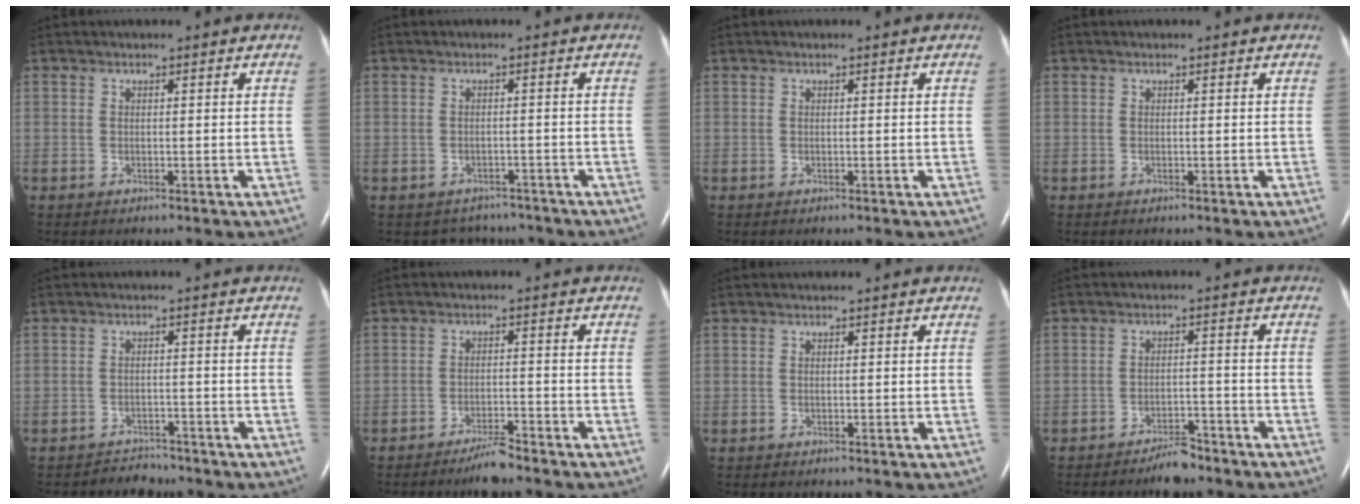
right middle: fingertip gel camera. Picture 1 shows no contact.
{"total": 4.0, "force": [-3.5, 2.0, -0.5], "torque": [0.005, 0.013, -0.045]}
{"total": 0.0}
{"total": 0.0}
{"total": 2.7, "force": [-2.4, 0.9, -0.7], "torque": [0.008, -0.002, -0.037]}
{"total": 3.6, "force": [-3.2, 0.1, 1.6], "torque": [-0.032, -0.007, -0.057]}
{"total": 0.0}
{"total": 4.0, "force": [-3.6, 1.1, 1.5], "torque": [-0.028, 0.000, -0.057]}